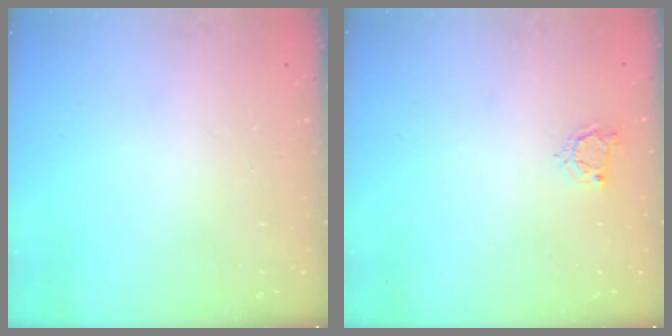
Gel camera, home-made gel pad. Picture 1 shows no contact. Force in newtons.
{"total": 3.1, "press": 3.1, "slide": 0.3}